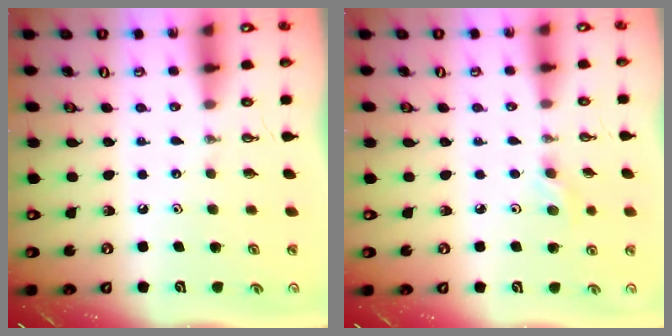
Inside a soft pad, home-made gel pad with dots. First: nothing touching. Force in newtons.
{"total": 3.7, "press": 3.7, "slide": 0.6}